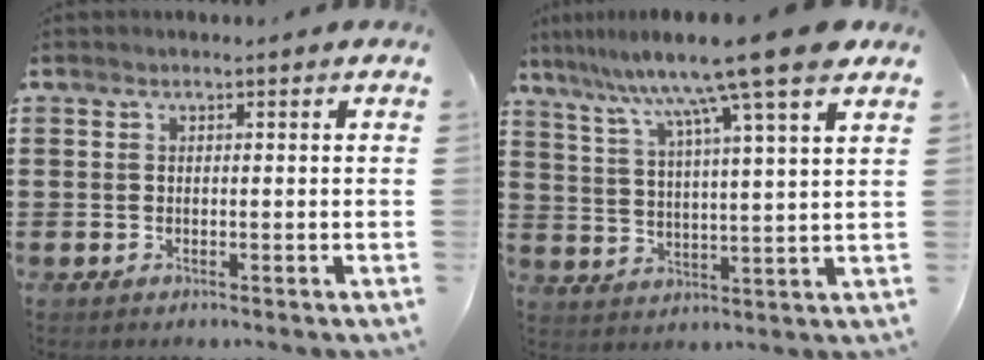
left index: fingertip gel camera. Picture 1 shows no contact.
{"total": 12.3, "force": [9.5, -1.1, 7.7], "torque": [-0.167, -0.051, 0.147]}